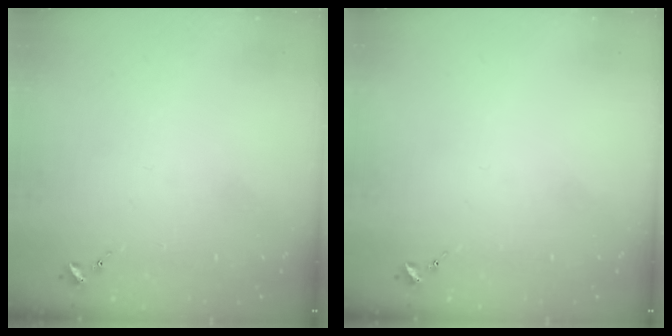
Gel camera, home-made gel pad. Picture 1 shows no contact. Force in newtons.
{"total": 0.0}